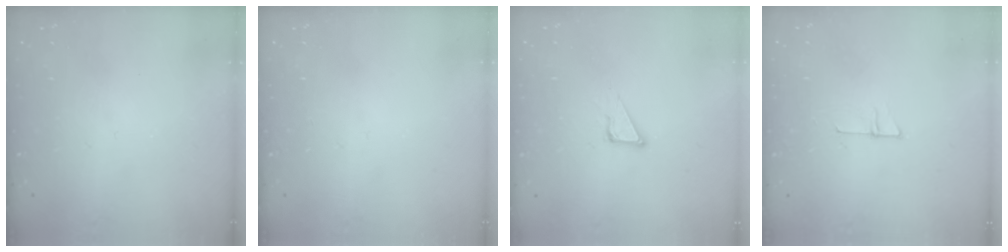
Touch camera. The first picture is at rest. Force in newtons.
{"total": 0.0}
{"total": 3.3, "press": 3.3, "slide": 0.2}
{"total": 4.5, "press": 4.5, "slide": 0.4}